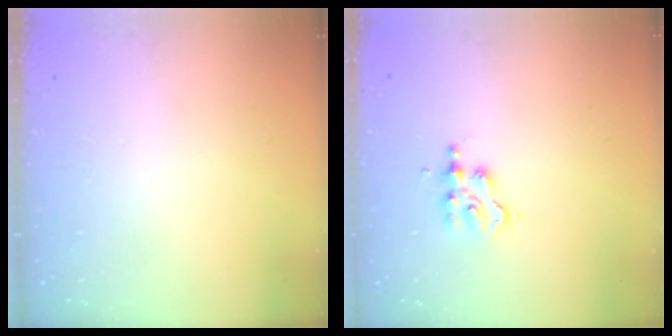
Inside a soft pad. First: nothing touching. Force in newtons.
{"total": 2.9, "press": 2.9, "slide": 0.4}